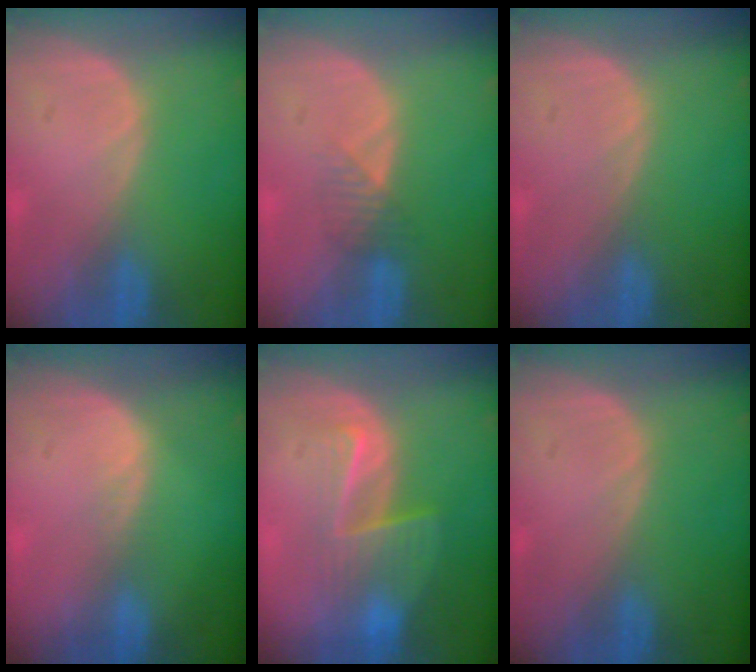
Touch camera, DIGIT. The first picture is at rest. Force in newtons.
{"total": 2.3, "press": 2.1, "slide": 1.0}
{"total": 0.0}
{"total": 1.1, "press": 0.7, "slide": 0.9}
{"total": 6.5, "press": 6.0, "slide": 2.4}
{"total": 0.0}